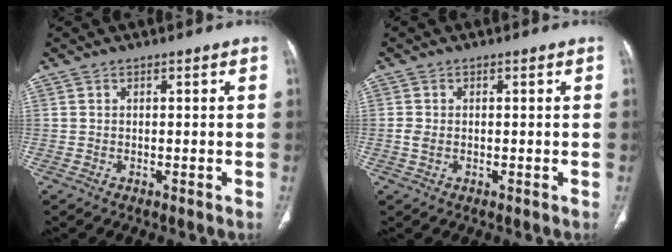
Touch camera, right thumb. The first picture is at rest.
{"total": 1.8, "force": [-0.3, 1.2, 1.3], "torque": [-0.036, 0.004, -0.006]}